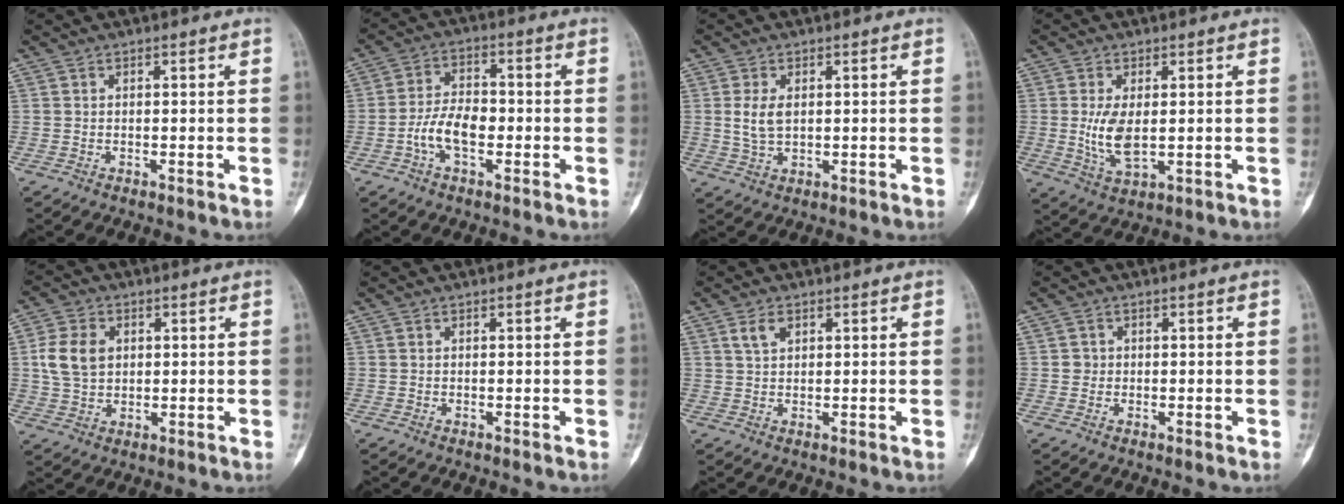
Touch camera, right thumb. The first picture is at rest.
{"total": 7.6, "force": [-2.2, 4.1, 5.9], "torque": [-0.112, 0.022, -0.046]}
{"total": 4.6, "force": [0.7, 2.7, 3.7], "torque": [-0.074, -0.004, 0.018]}
{"total": 6.9, "force": [0.2, 3.3, 6.1], "torque": [-0.123, -0.013, 0.011]}
{"total": 7.9, "force": [1.5, 5.8, 5.0], "torque": [-0.092, 0.000, 0.029]}
{"total": 0.0}
{"total": 2.8, "force": [1.4, 1.6, 1.8], "torque": [-0.032, 0.000, 0.028]}
{"total": 1.2, "force": [-0.1, 1.2, 0.2], "torque": [0.004, 0.004, -0.001]}